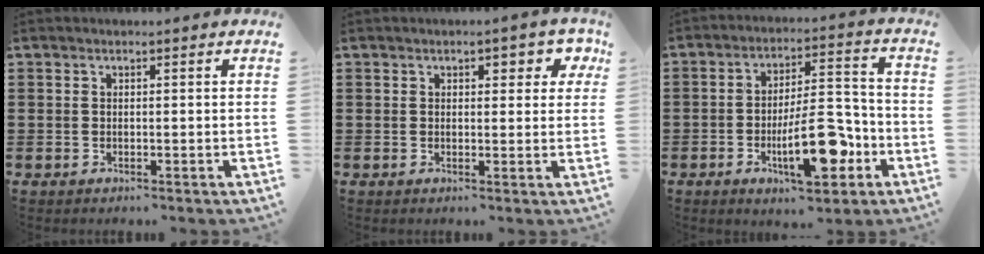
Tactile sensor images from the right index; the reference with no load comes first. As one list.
[{"total": 2.5, "force": [1.0, 1.5, 1.8], "torque": [-0.024, 0.003, 0.011]}, {"total": 12.7, "force": [-4.4, 4.8, 10.9], "torque": [-0.173, 0.002, -0.072]}]